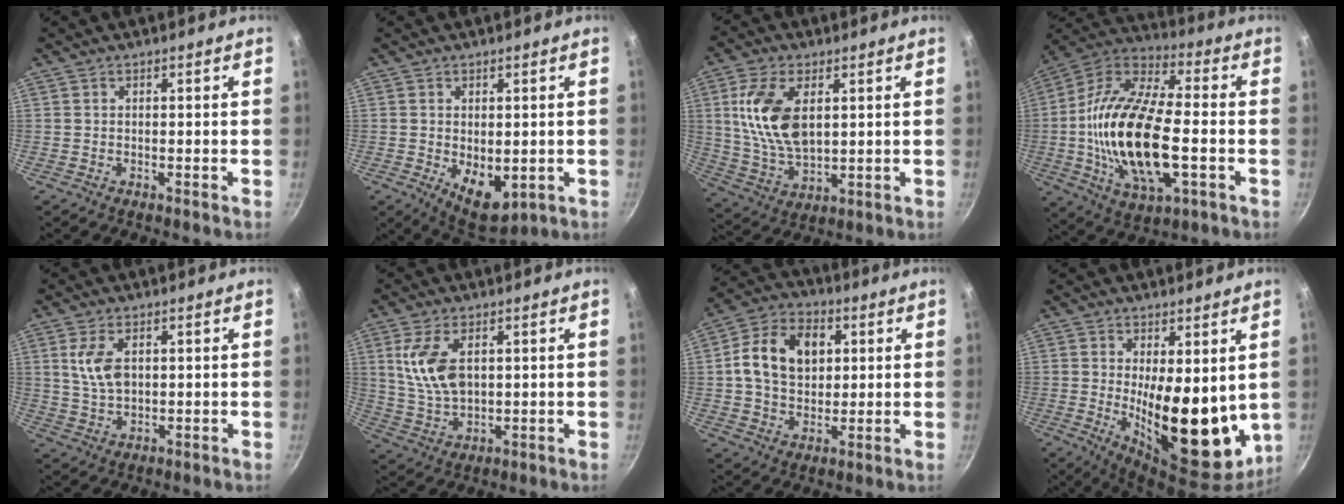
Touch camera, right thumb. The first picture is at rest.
{"total": 8.0, "force": [-0.9, 4.8, 6.3], "torque": [-0.076, -0.017, 0.003]}
{"total": 13.8, "force": [3.4, 7.7, 11.0], "torque": [-0.205, -0.017, 0.072]}
{"total": 24.3, "force": [-3.2, 10.9, 21.5], "torque": [-0.415, 0.023, -0.068]}
{"total": 6.5, "force": [1.7, 3.7, 5.1], "torque": [-0.093, -0.008, 0.034]}
{"total": 10.0, "force": [2.7, 5.6, 7.8], "torque": [-0.149, -0.017, 0.059]}
{"total": 14.1, "force": [3.0, 10.3, 9.1], "torque": [-0.142, 0.008, 0.040]}
{"total": 17.0, "force": [0.7, 7.2, 15.4], "torque": [-0.190, -0.040, 0.027]}